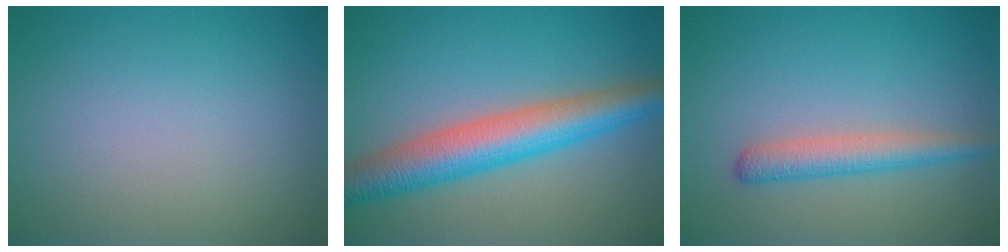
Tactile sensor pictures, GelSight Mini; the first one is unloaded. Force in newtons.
{"total": 6.9, "press": 6.9, "slide": 0.4}
{"total": 2.8, "press": 2.8, "slide": 0.1}